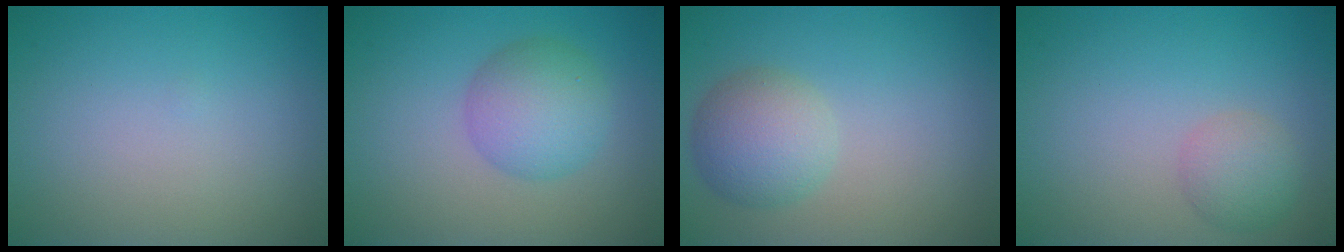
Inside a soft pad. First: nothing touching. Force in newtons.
{"total": 3.5, "press": 3.5, "slide": 0.1}
{"total": 4.1, "press": 4.0, "slide": 0.1}
{"total": 2.4, "press": 2.4, "slide": 0.0}